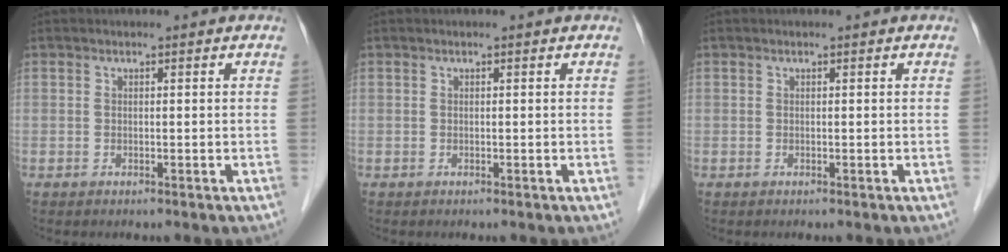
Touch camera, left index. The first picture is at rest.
{"total": 0.0}
{"total": 0.0}